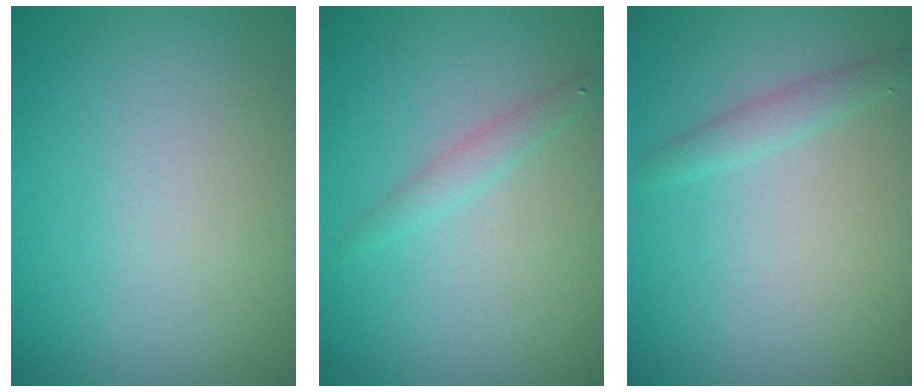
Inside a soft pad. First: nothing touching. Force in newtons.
{"total": 1.3, "press": 1.3, "slide": 0.0}
{"total": 1.3, "press": 1.3, "slide": 0.1}